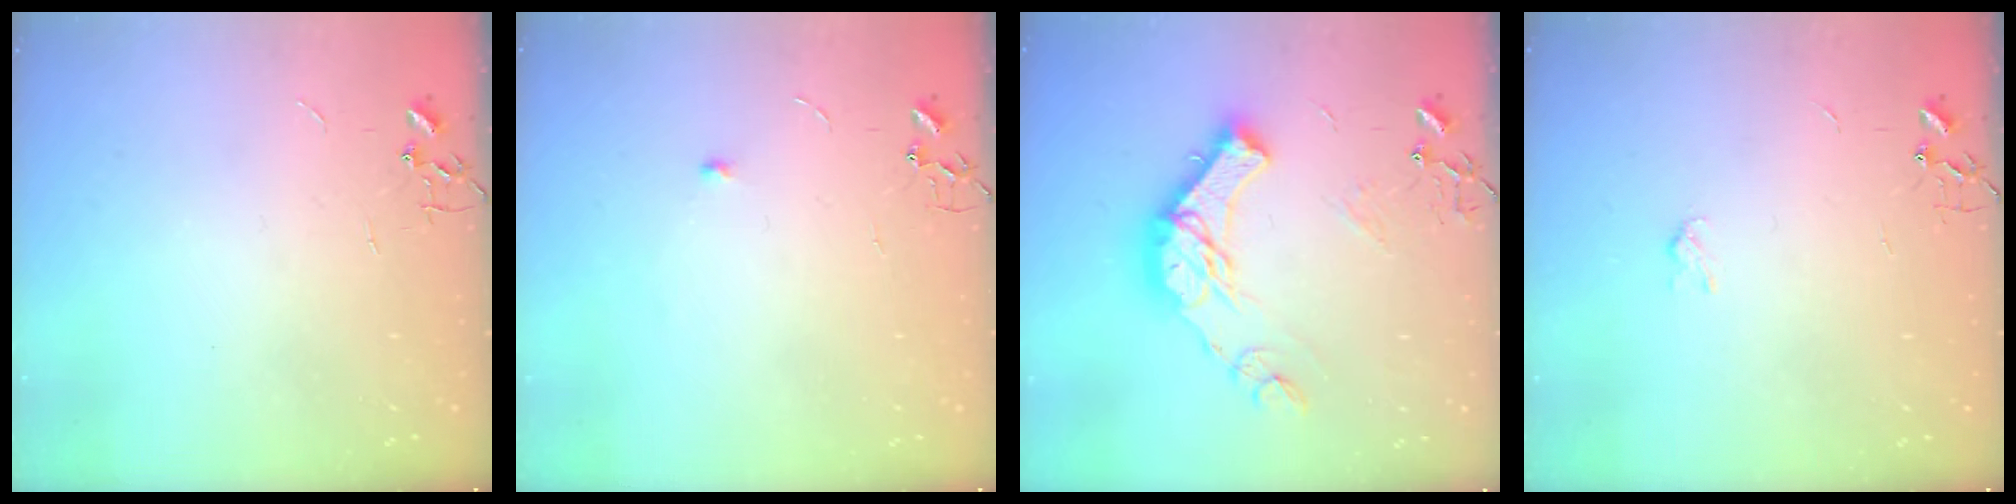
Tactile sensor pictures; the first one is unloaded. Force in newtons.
{"total": 3.8, "press": 3.7, "slide": 0.6}
{"total": 19.2, "press": 19.1, "slide": 1.5}
{"total": 3.0, "press": 3.0, "slide": 0.6}